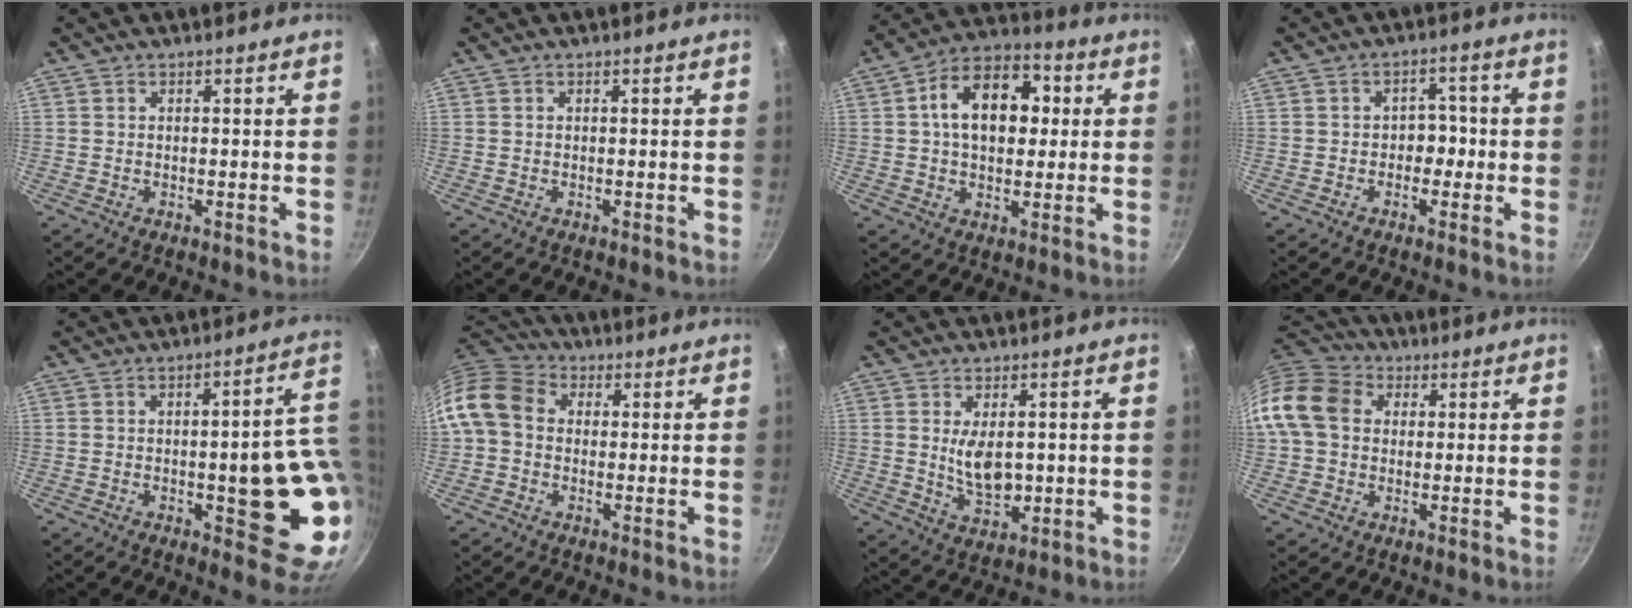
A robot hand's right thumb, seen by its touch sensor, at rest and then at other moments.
{"total": 0.0}
{"total": 15.0, "force": [2.4, 10.0, 10.9], "torque": [-0.129, 0.022, 0.022]}
{"total": 4.0, "force": [-0.9, 3.2, 2.2], "torque": [0.011, 0.016, -0.017]}
{"total": 17.1, "force": [-1.6, 5.6, 16.1], "torque": [-0.155, 0.004, -0.021]}
{"total": 10.4, "force": [0.4, 8.5, 6.0], "torque": [-0.091, 0.024, -0.013]}
{"total": 7.2, "force": [0.5, 4.2, 5.9], "torque": [-0.082, -0.016, 0.020]}
{"total": 12.4, "force": [1.8, 10.1, 7.0], "torque": [-0.113, 0.025, 0.016]}